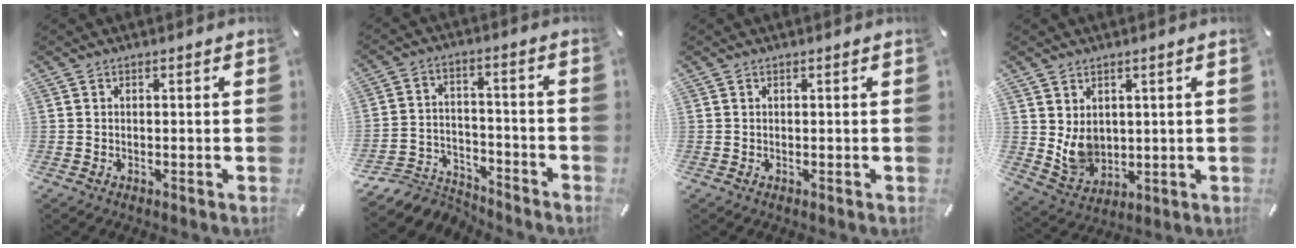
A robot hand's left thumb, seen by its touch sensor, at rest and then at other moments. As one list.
[{"total": 8.9, "force": [-7.5, 4.2, 2.1], "torque": [-0.035, 0.033, -0.141]}, {"total": 0.0}, {"total": 7.4, "force": [2.1, 6.6, 2.7], "torque": [-0.059, -0.024, 0.038]}]